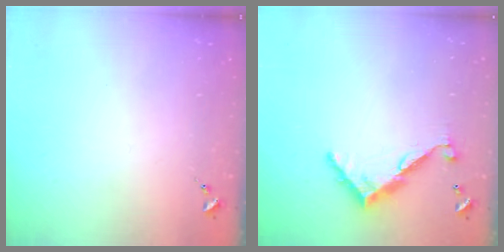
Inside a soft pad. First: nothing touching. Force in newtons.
{"total": 9.2, "press": 9.2, "slide": 0.6}